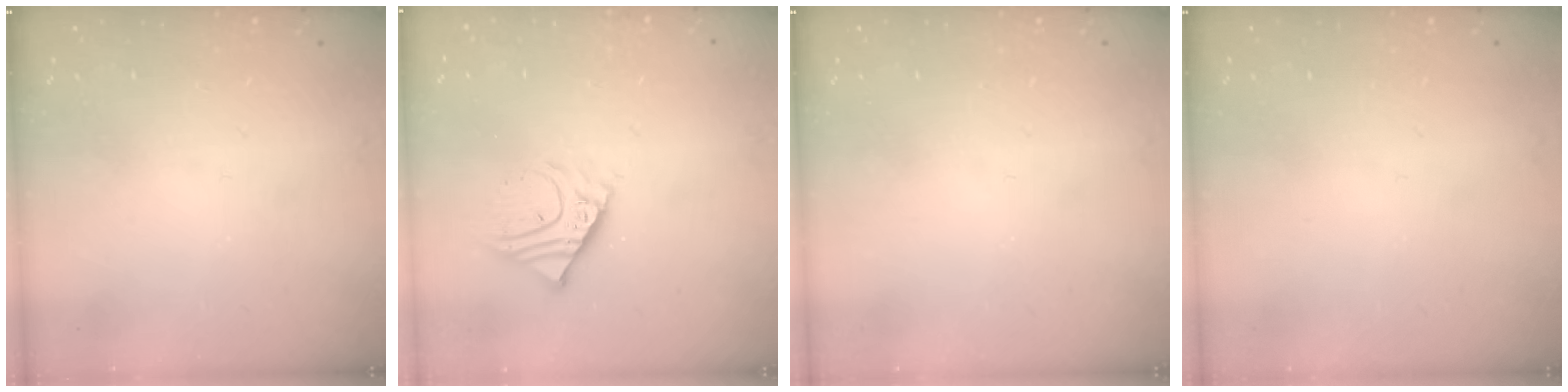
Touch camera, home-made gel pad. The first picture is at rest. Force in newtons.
{"total": 8.9, "press": 8.8, "slide": 1.7}
{"total": 0.0}
{"total": 0.0}